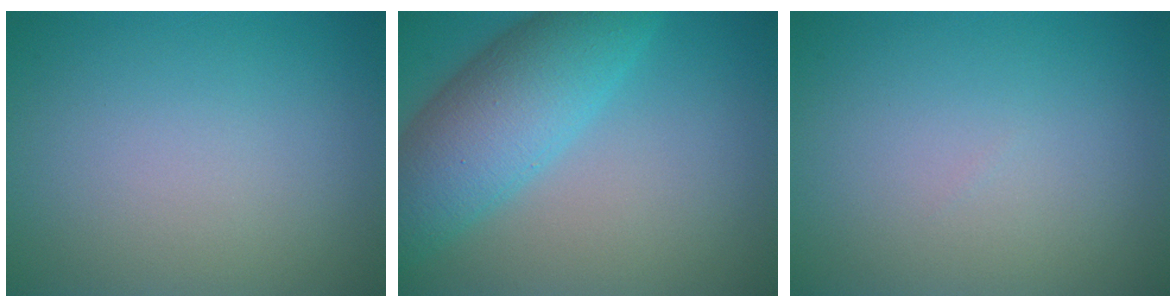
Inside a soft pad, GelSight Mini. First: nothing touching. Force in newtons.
{"total": 8.0, "press": 8.0, "slide": 0.3}
{"total": 0.0}